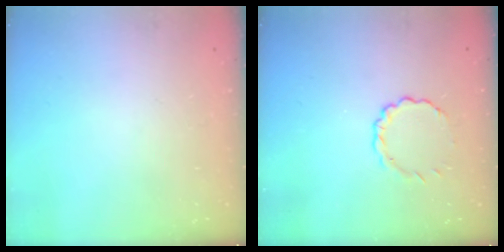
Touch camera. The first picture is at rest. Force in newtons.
{"total": 2.8, "press": 2.7, "slide": 0.9}